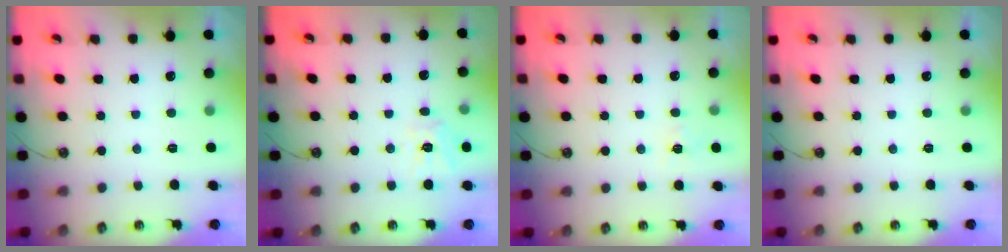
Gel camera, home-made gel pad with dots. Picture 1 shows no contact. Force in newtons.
{"total": 10.3, "press": 10.3, "slide": 1.0}
{"total": 5.0, "press": 5.0, "slide": 0.5}
{"total": 0.0}